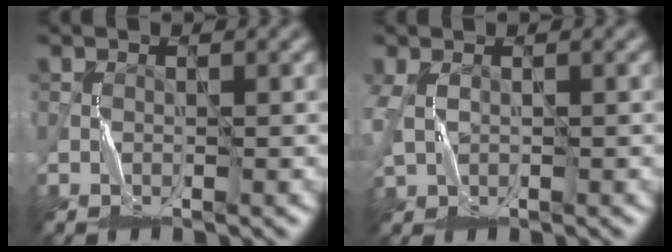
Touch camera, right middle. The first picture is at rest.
{"total": 2.8, "force": [0.3, 2.0, 2.0], "torque": [-0.066, 0.000, 0.007]}